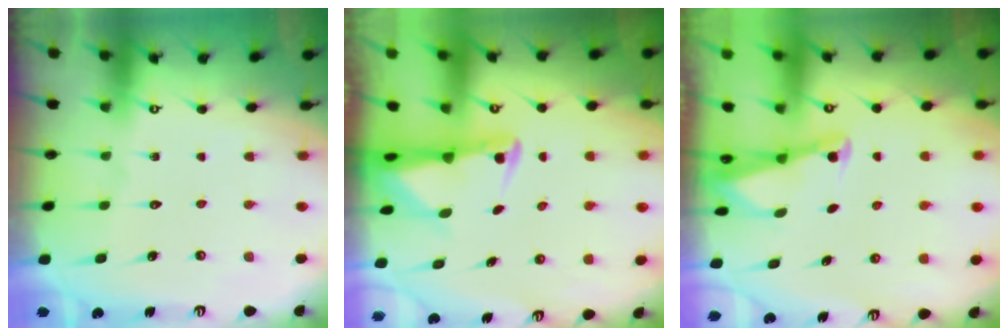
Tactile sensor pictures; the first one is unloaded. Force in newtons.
{"total": 2.7, "press": 2.6, "slide": 0.6}
{"total": 2.0, "press": 2.0, "slide": 0.2}